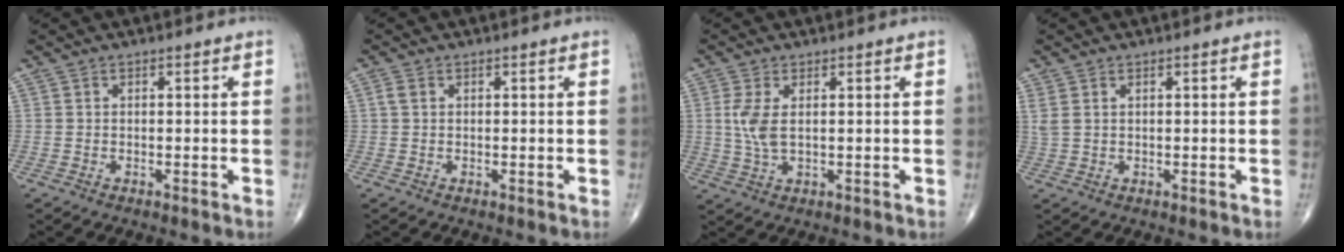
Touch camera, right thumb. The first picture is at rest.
{"total": 1.3, "force": [0.4, 0.9, 0.9], "torque": [-0.022, 0.006, 0.009]}
{"total": 5.0, "force": [0.9, 2.2, 4.4], "torque": [-0.105, -0.004, 0.023]}
{"total": 2.3, "force": [1.0, 1.2, 1.7], "torque": [-0.053, 0.011, 0.030]}